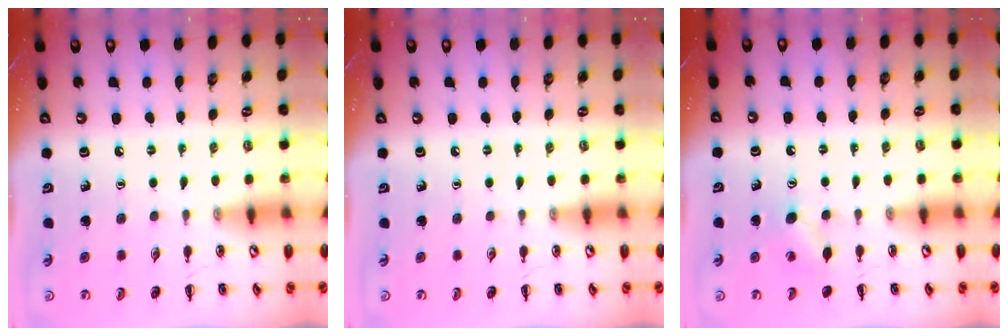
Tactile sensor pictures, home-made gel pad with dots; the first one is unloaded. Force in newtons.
{"total": 0.0}
{"total": 4.9, "press": 4.8, "slide": 1.0}